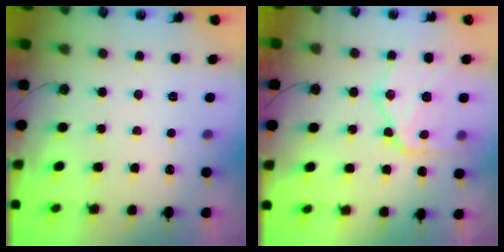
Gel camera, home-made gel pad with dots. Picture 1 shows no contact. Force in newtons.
{"total": 18.9, "press": 18.8, "slide": 2.1}